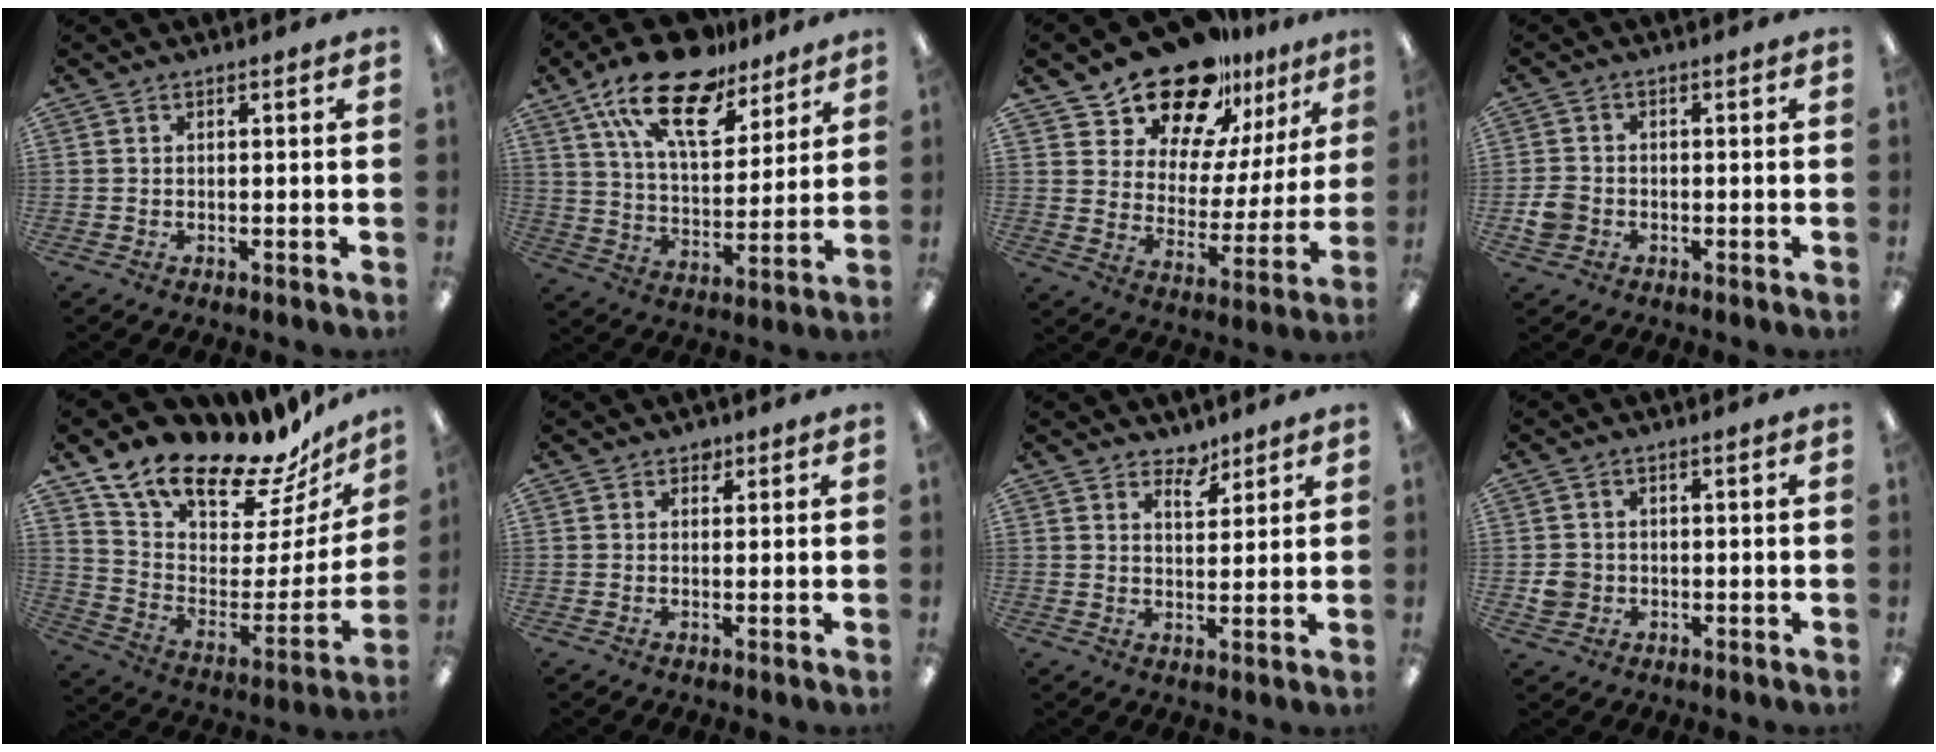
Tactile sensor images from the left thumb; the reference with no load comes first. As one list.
[{"total": 19.9, "force": [13.8, 8.6, 11.5], "torque": [-0.212, -0.073, 0.244]}, {"total": 18.9, "force": [16.1, 8.3, 5.4], "torque": [-0.104, -0.125, 0.291]}, {"total": 3.5, "force": [-1.3, 2.9, 1.4], "torque": [-0.021, 0.008, -0.023]}, {"total": 18.0, "force": [15.6, 5.9, 6.8], "torque": [-0.112, -0.139, 0.268]}, {"total": 1.7, "force": [1.1, 1.1, 0.5], "torque": [-0.002, -0.001, 0.019]}, {"total": 4.6, "force": [3.9, 2.0, 1.4], "torque": [-0.004, -0.027, 0.066]}, {"total": 3.8, "force": [-0.4, 3.6, 1.0], "torque": [-0.011, 0.005, -0.007]}]